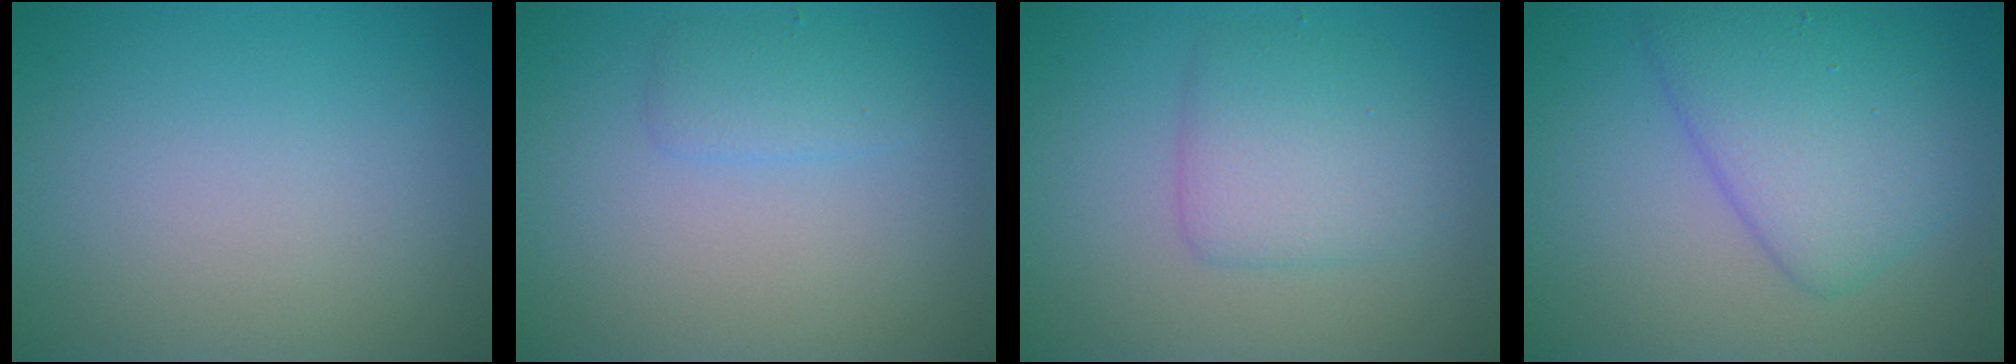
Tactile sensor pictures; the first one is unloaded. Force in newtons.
{"total": 1.6, "press": 1.6, "slide": 0.0}
{"total": 3.4, "press": 3.4, "slide": 0.1}
{"total": 5.5, "press": 5.5, "slide": 0.2}